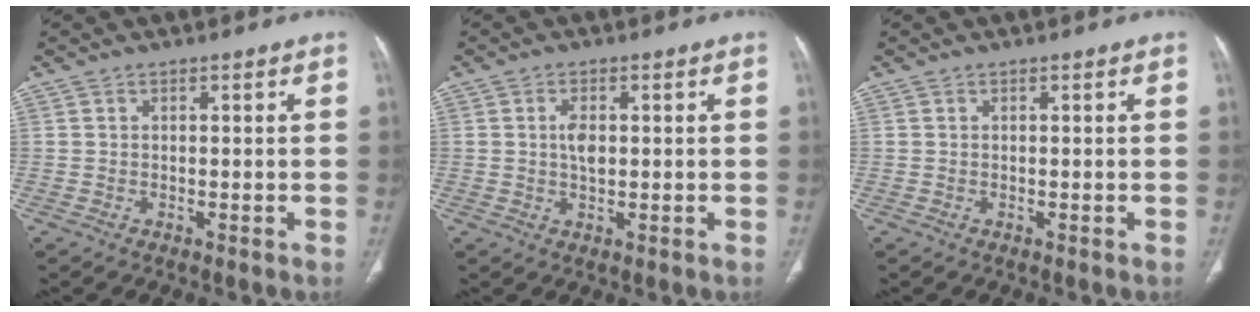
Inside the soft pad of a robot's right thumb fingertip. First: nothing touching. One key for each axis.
{"total": 3.0, "fx": 0.3, "fy": 1.6, "fz": 2.5, "tx": -0.041, "ty": -0.001, "tz": 0.005}
{"total": 0.0}